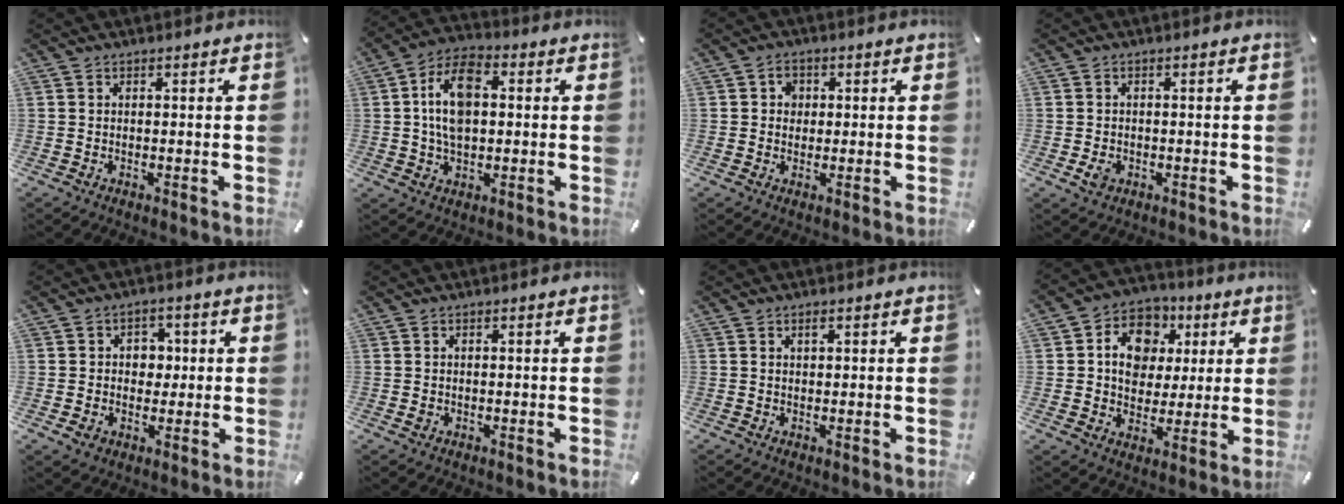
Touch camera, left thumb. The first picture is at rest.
{"total": 11.4, "force": [1.0, 7.1, 8.8], "torque": [-0.172, 0.007, 0.016]}
{"total": 3.1, "force": [0.3, 2.9, 1.2], "torque": [-0.012, 0.002, -0.001]}
{"total": 2.6, "force": [-0.8, 2.1, 1.4], "torque": [-0.031, 0.002, -0.016]}
{"total": 6.4, "force": [0.0, 6.0, 2.3], "torque": [-0.025, 0.006, -0.004]}
{"total": 0.7, "force": [-0.1, 0.6, 0.3], "torque": [-0.005, 0.003, -0.002]}
{"total": 0.9, "force": [0.4, 0.5, 0.6], "torque": [-0.012, 0.003, 0.008]}
{"total": 11.3, "force": [2.5, 9.8, 5.0], "torque": [-0.079, -0.006, 0.049]}